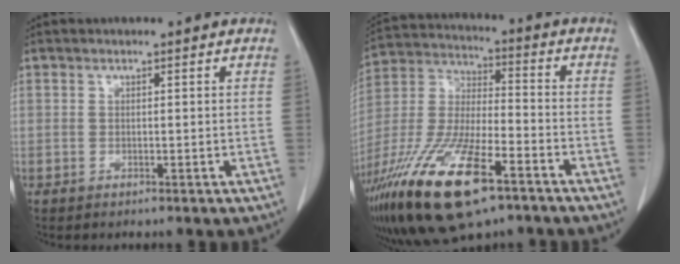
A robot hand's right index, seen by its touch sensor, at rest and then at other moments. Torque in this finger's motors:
{"motor_torque": [1.18, -0.96, 1.05, 0.21]}